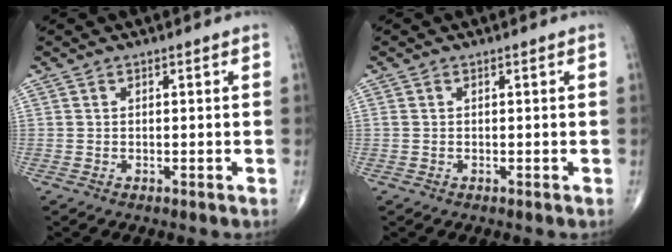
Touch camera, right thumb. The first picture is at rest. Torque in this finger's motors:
{"motor_torque": [-0.09, -0.12, 0.11, 0.16, 0.02]}